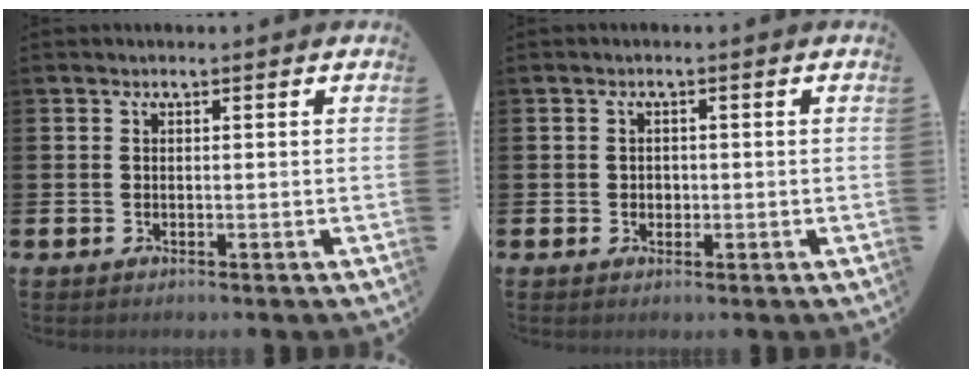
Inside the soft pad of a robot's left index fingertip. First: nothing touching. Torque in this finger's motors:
{"motor_torque": [0.08, -0.02, 0.01, 0.00]}